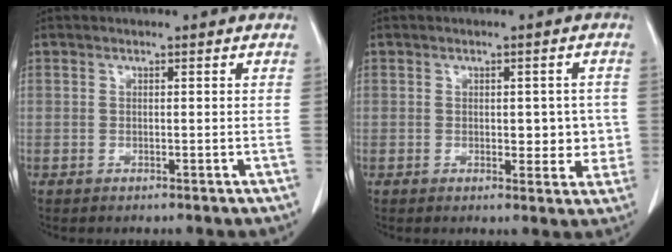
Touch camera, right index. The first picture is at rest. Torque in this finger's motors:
{"motor_torque": [0.09, 0.23, 0.09, 0.04]}